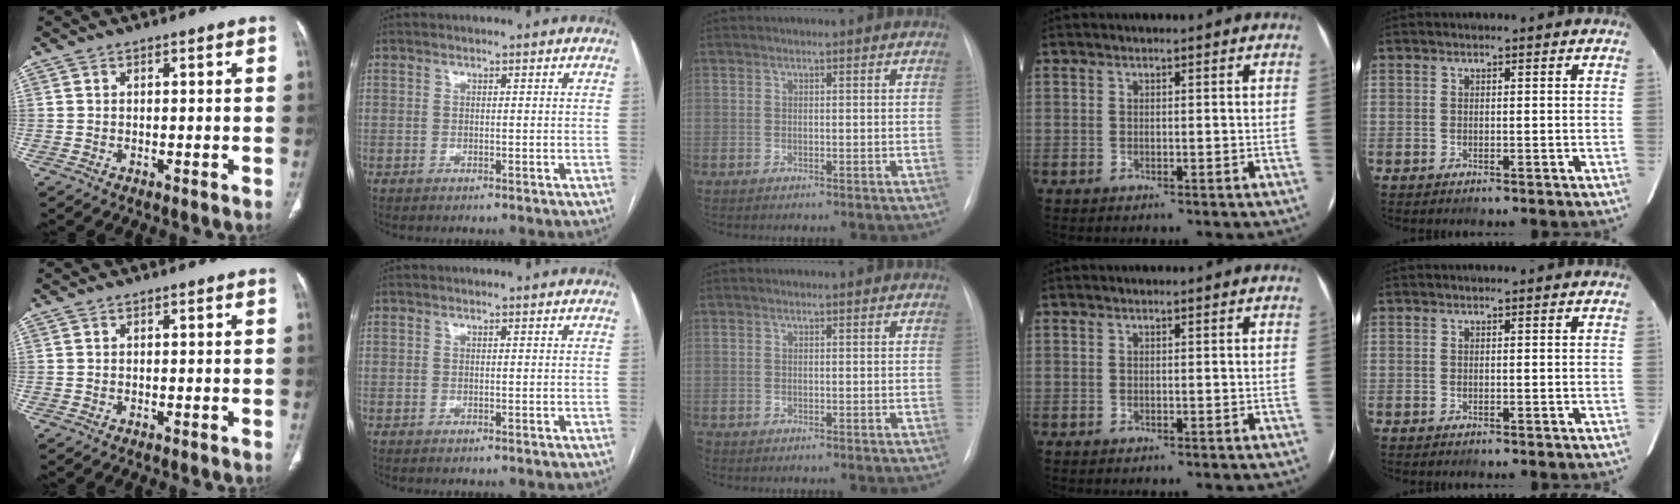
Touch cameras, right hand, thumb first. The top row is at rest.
{}